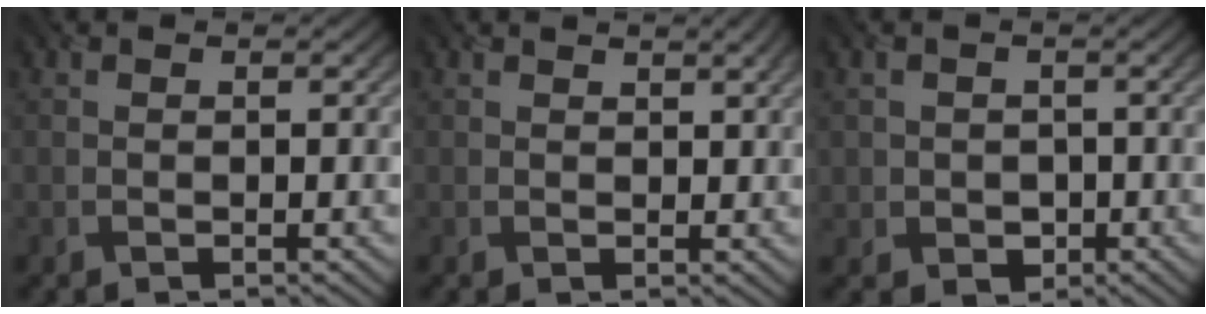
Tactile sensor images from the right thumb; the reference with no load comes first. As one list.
[{"total": 1.4, "force": [1.2, 0.2, 0.6], "torque": [-0.011, -0.002, 0.023]}, {"total": 2.6, "force": [-0.7, 2.5, -0.2], "torque": [0.000, -0.011, -0.008]}]